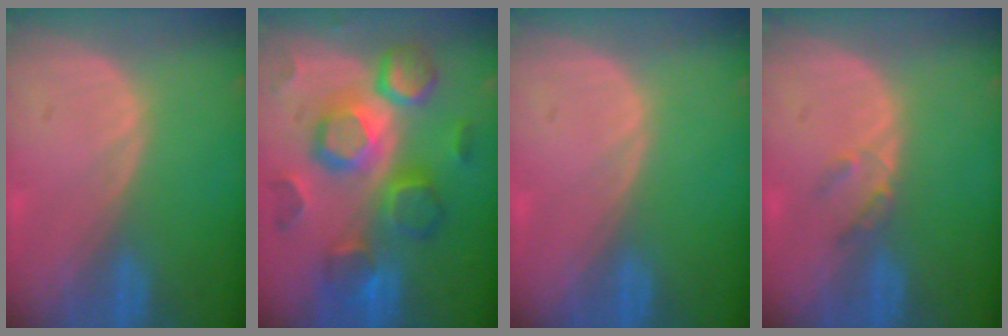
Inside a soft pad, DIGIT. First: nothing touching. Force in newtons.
{"total": 12.0, "press": 11.9, "slide": 1.1}
{"total": 0.0}
{"total": 2.0, "press": 1.8, "slide": 0.9}